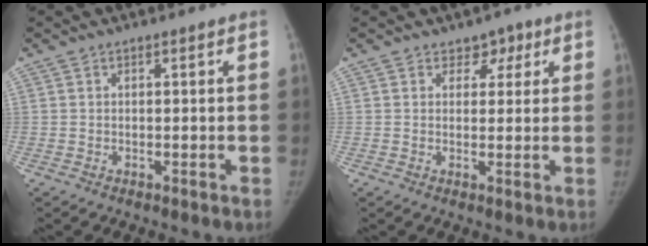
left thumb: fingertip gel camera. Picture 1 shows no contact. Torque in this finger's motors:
{"motor_torque": [-0.08, 0.45, -0.05, -0.04, -0.05]}